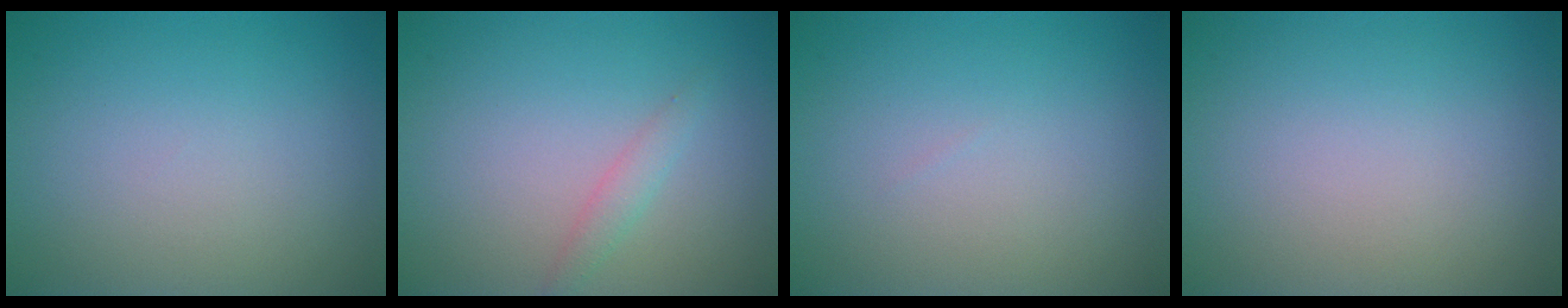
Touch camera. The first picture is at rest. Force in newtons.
{"total": 1.3, "press": 1.3, "slide": 0.0}
{"total": 0.0}
{"total": 0.0}